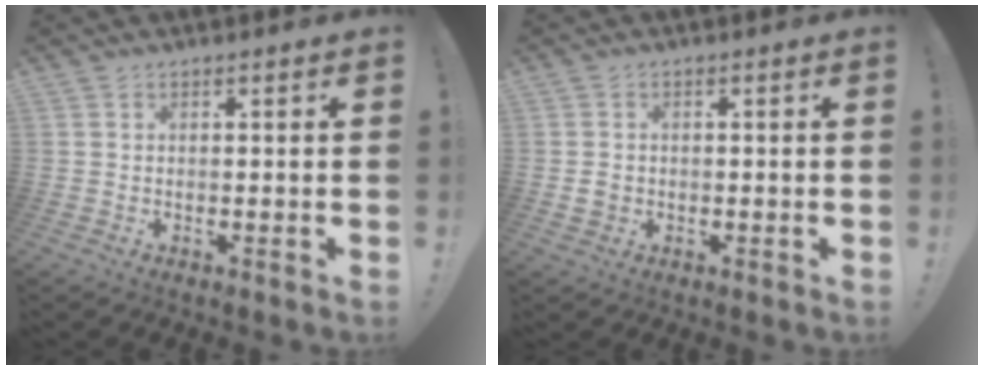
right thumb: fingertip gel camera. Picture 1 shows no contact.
{"total": 2.3, "force": [-0.3, 2.0, 1.2], "torque": [-0.014, 0.002, -0.005]}